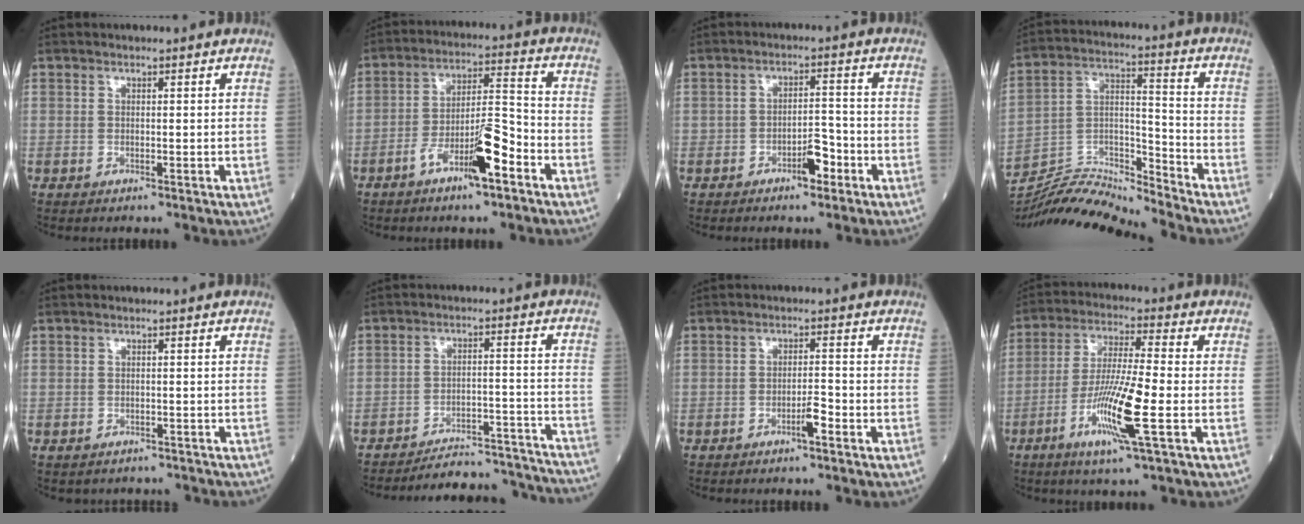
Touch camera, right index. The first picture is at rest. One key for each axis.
{"total": 9.6, "fx": -5.1, "fy": 1.5, "fz": 8.0, "tx": -0.144, "ty": 0.008, "tz": -0.088}
{"total": 4.0, "fx": -2.4, "fy": 1.5, "fz": 2.8, "tx": -0.039, "ty": 0.008, "tz": -0.040}
{"total": 13.0, "fx": -12.9, "fy": -1.1, "fz": 1.2, "tx": -0.024, "ty": 0.037, "tz": -0.240}
{"total": 3.3, "fx": -2.8, "fy": 1.7, "fz": -0.2, "tx": 0.000, "ty": 0.009, "tz": -0.040}
{"total": 16.0, "fx": -15.9, "fy": 1.3, "fz": 1.7, "tx": -0.002, "ty": 0.030, "tz": -0.206}
{"total": 2.6, "fx": -1.6, "fy": 0.2, "fz": 2.0, "tx": -0.031, "ty": 0.001, "tz": -0.028}
{"total": 11.3, "fx": -4.0, "fy": -0.2, "fz": 10.6, "tx": -0.208, "ty": -0.016, "tz": -0.080}